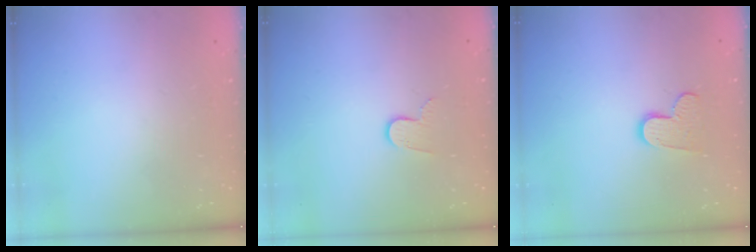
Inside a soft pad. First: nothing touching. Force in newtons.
{"total": 6.0, "press": 6.0, "slide": 0.5}
{"total": 8.4, "press": 8.3, "slide": 0.2}